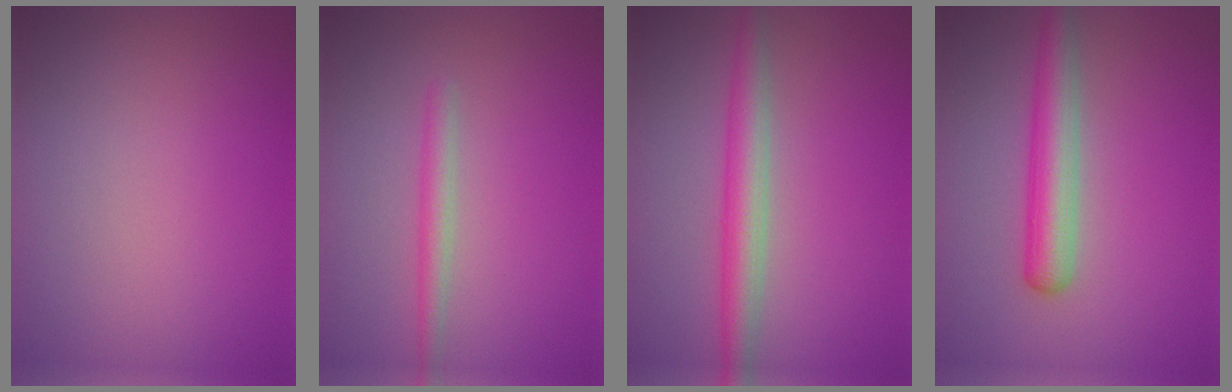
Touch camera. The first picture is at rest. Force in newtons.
{"total": 1.7, "press": 1.7, "slide": 0.1}
{"total": 3.6, "press": 3.6, "slide": 0.1}
{"total": 4.0, "press": 4.0, "slide": 0.1}